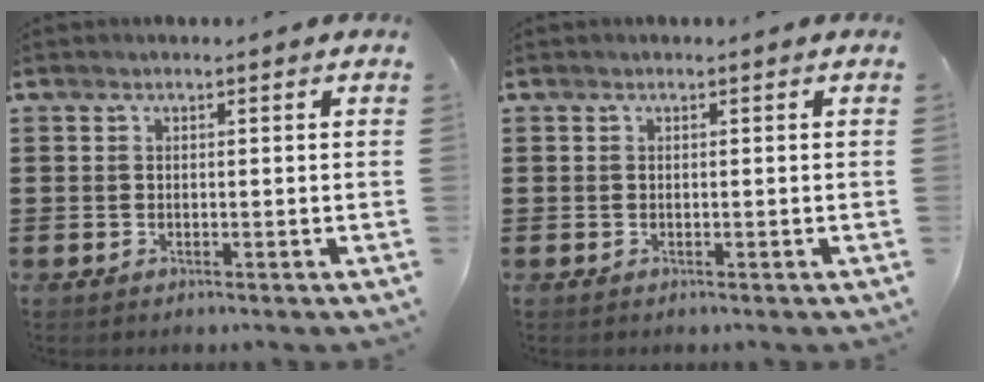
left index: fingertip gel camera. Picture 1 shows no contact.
{"total": 0.0}